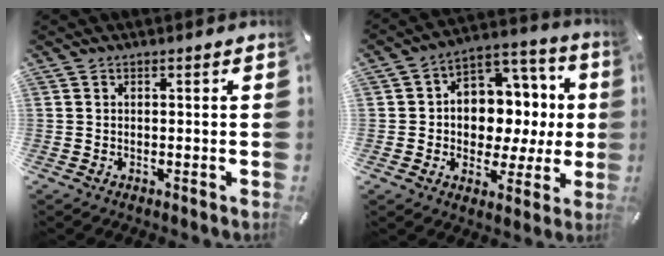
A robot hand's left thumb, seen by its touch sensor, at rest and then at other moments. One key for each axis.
{"total": 11.1, "fx": -0.1, "fy": 9.8, "fz": 5.2, "tx": -0.061, "ty": -0.016, "tz": 0.010}